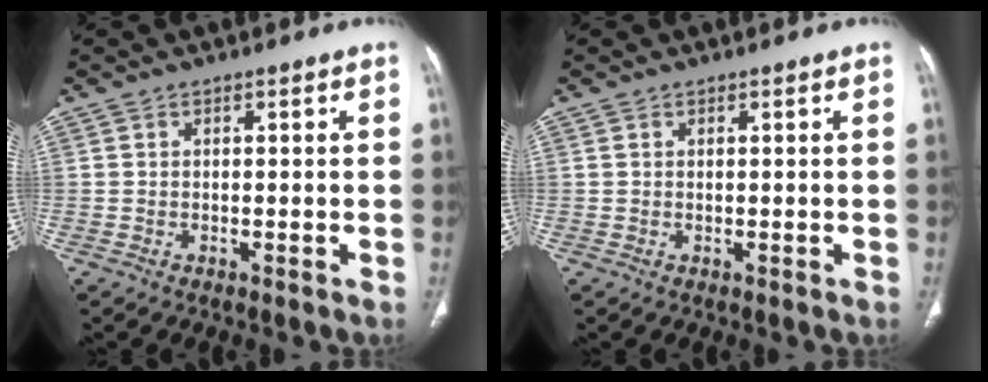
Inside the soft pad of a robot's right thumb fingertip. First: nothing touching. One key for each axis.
{"total": 0.0}